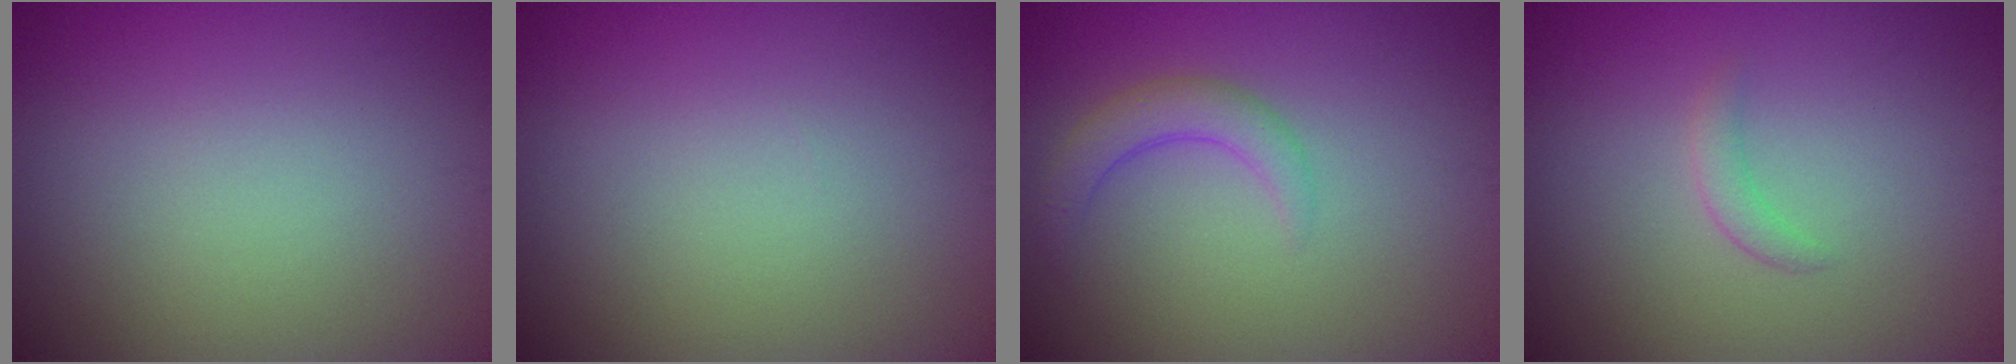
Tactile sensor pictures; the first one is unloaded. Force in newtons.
{"total": 0.0}
{"total": 2.4, "press": 2.4, "slide": 0.3}
{"total": 1.2, "press": 1.1, "slide": 0.0}